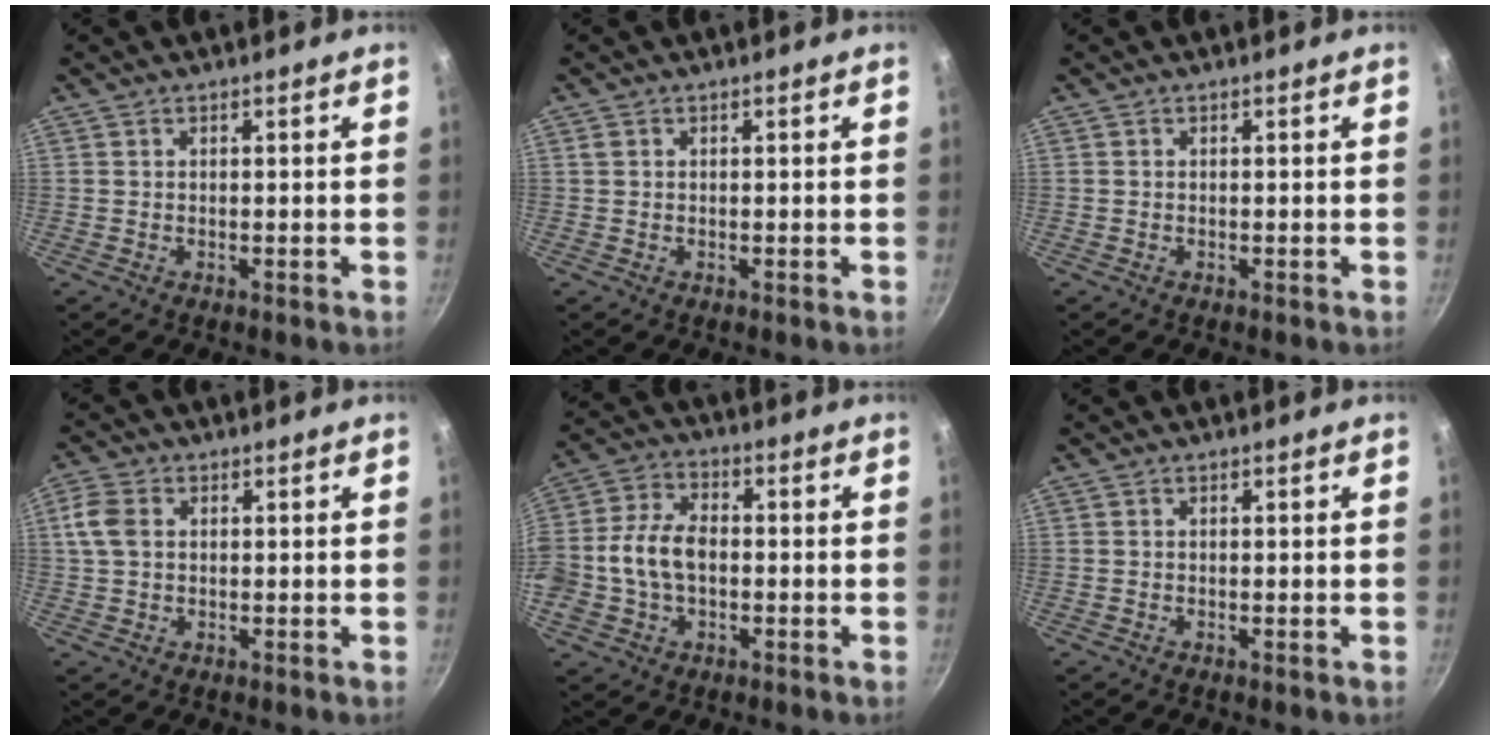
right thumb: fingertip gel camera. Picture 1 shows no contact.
{"total": 0.6, "force": [0.3, 0.4, 0.3], "torque": [-0.006, 0.001, 0.005]}
{"total": 0.0}
{"total": 5.1, "force": [0.9, 3.8, 3.3], "torque": [-0.065, 0.008, 0.013]}
{"total": 12.2, "force": [-1.2, 8.3, 8.8], "torque": [-0.166, 0.031, -0.036]}
{"total": 0.0}